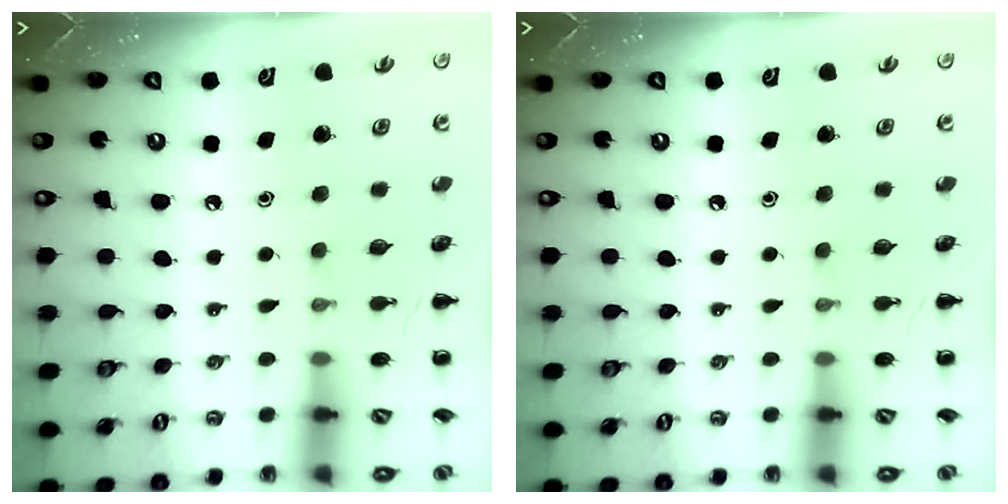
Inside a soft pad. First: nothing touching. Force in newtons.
{"total": 0.0}